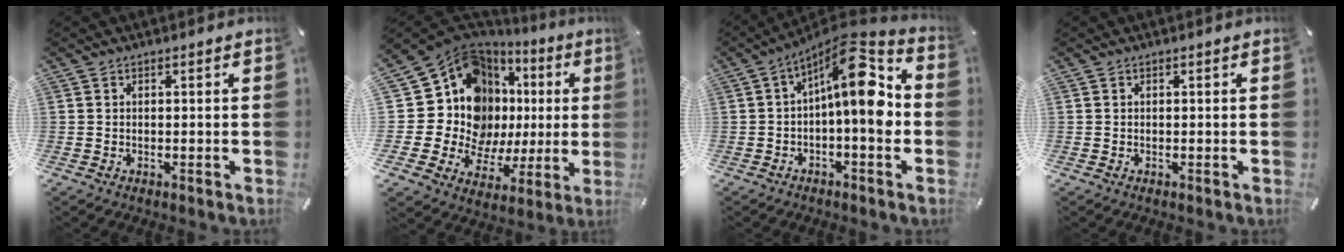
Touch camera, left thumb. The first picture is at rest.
{"total": 18.1, "force": [6.4, 14.2, 9.3], "torque": [-0.182, -0.088, 0.132]}
{"total": 13.8, "force": [1.9, 5.3, 12.6], "torque": [-0.181, -0.028, 0.028]}
{"total": 0.0}